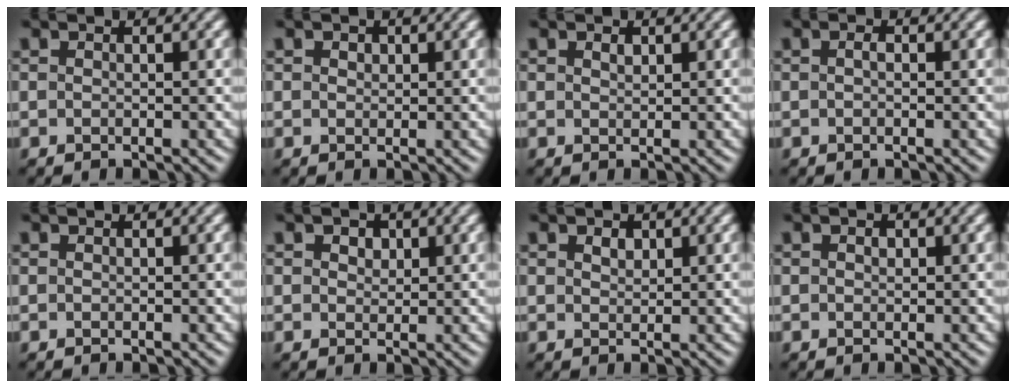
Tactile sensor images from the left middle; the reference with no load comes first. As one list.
[{"total": 0.8, "force": [0.4, 0.6, 0.3], "torque": [-0.005, -0.001, 0.006]}, {"total": 0.7, "force": [0.5, 0.4, 0.4], "torque": [-0.008, -0.001, 0.010]}, {"total": 0.7, "force": [0.0, 0.4, 0.6], "torque": [-0.011, 0.001, 0.000]}, {"total": 0.0}, {"total": 1.8, "force": [1.0, 1.2, 0.9], "torque": [-0.012, 0.003, 0.010]}, {"total": 1.1, "force": [0.7, 0.7, 0.5], "torque": [-0.009, 0.000, 0.013]}, {"total": 0.7, "force": [0.2, 0.5, 0.4], "torque": [-0.005, 0.000, 0.001]}]